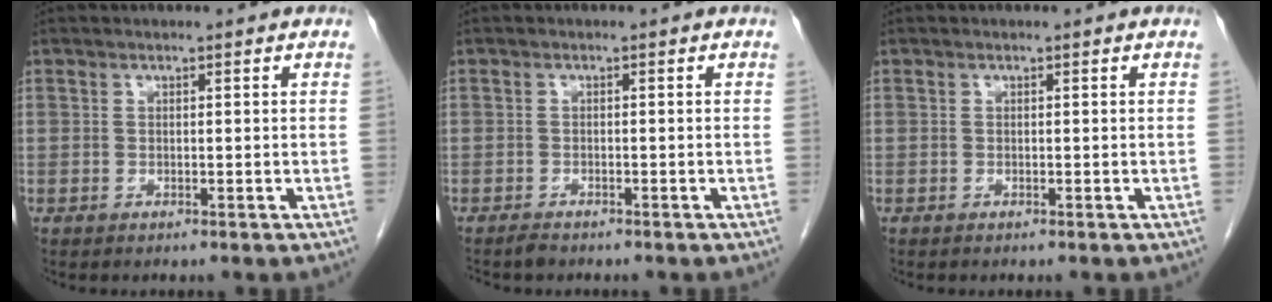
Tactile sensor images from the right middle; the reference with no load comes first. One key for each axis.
{"total": 1.4, "fx": -1.3, "fy": 0.4, "fz": 0.3, "tx": -0.012, "ty": -0.003, "tz": -0.020}
{"total": 0.0}